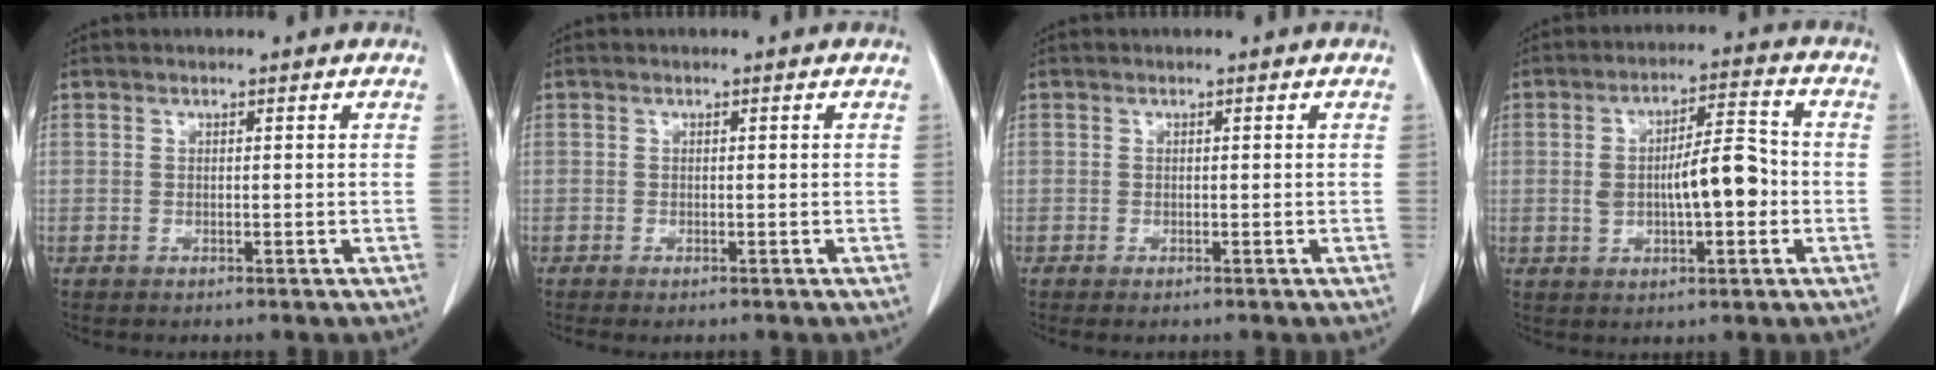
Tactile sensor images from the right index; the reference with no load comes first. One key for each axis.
{"total": 1.0, "fx": -0.7, "fy": 0.2, "fz": 0.7, "tx": -0.010, "ty": -0.002, "tz": -0.010}
{"total": 0.8, "fx": -0.4, "fy": 0.2, "fz": 0.6, "tx": -0.010, "ty": -0.002, "tz": -0.006}
{"total": 9.0, "fx": -0.9, "fy": 2.7, "fz": 8.6, "tx": -0.148, "ty": 0.020, "tz": -0.011}